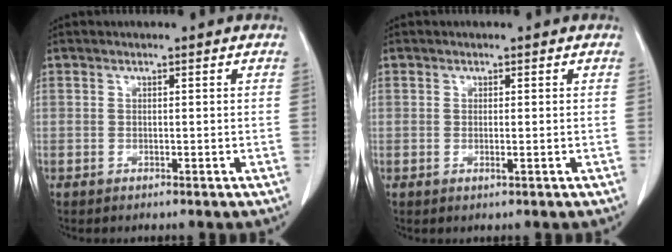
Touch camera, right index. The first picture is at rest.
{"total": 0.8, "force": [-0.1, 0.0, 0.8], "torque": [-0.017, -0.003, -0.002]}